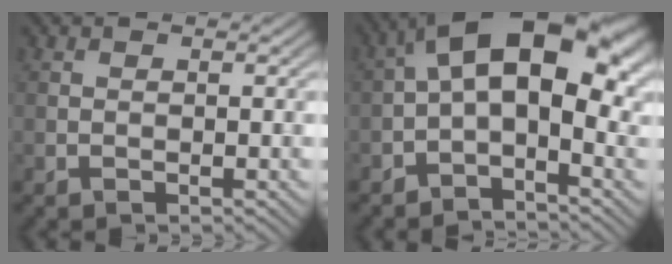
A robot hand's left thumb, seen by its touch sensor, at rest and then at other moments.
{"total": 12.9, "force": [0.7, 6.5, 11.2], "torque": [-0.174, 0.030, -0.004]}